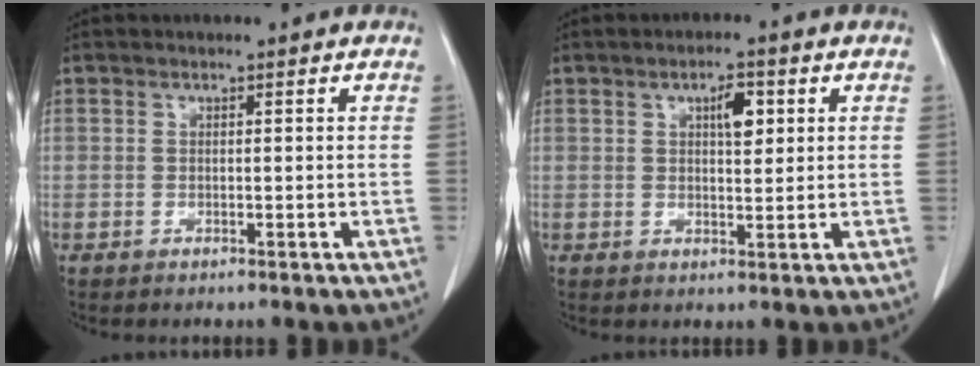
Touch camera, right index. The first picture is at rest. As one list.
[{"total": 3.8, "force": [1.4, 1.4, 3.3], "torque": [-0.053, 0.004, 0.022]}]